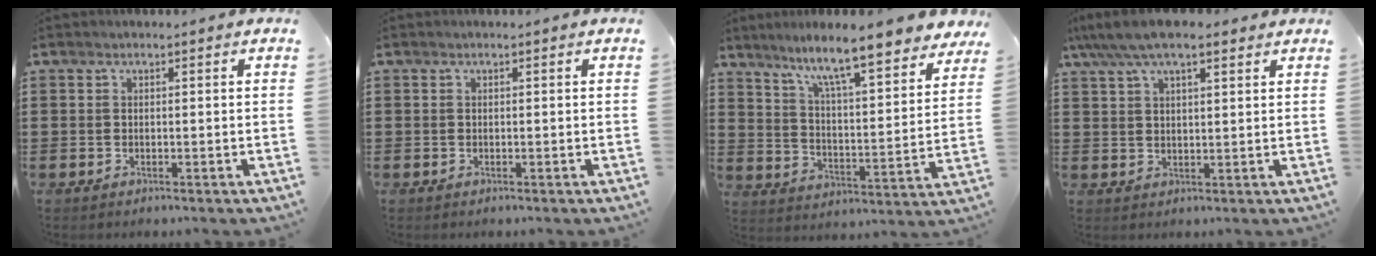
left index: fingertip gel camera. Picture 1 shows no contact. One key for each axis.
{"total": 0.0}
{"total": 9.1, "fx": 7.8, "fy": -0.2, "fz": 4.7, "tx": -0.104, "ty": -0.053, "tz": 0.124}
{"total": 6.5, "fx": 4.9, "fy": 2.3, "fz": 3.6, "tx": -0.084, "ty": -0.001, "tz": 0.088}